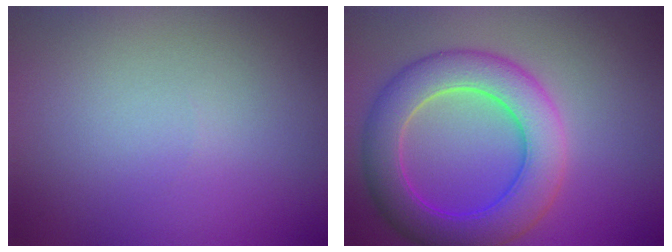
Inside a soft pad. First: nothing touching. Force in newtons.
{"total": 7.2, "press": 7.1, "slide": 0.7}